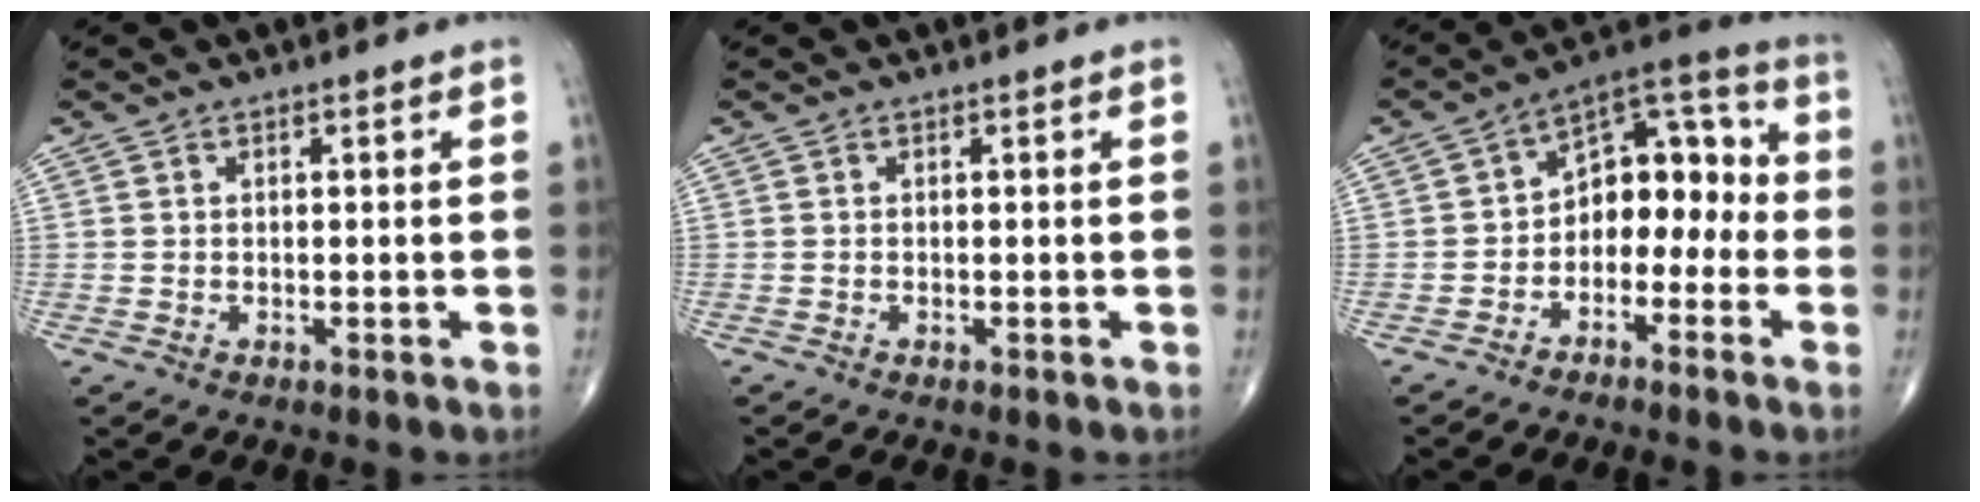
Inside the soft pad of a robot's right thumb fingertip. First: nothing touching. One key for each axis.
{"total": 0.0}
{"total": 11.8, "fx": -2.5, "fy": 7.8, "fz": 8.5, "tx": -0.082, "ty": 0.058, "tz": -0.056}